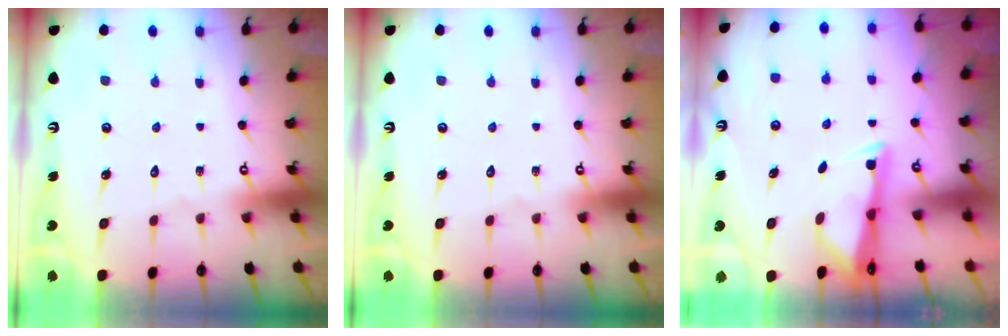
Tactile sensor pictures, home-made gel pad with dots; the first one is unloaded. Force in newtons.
{"total": 0.0}
{"total": 2.6, "press": 2.6, "slide": 0.4}